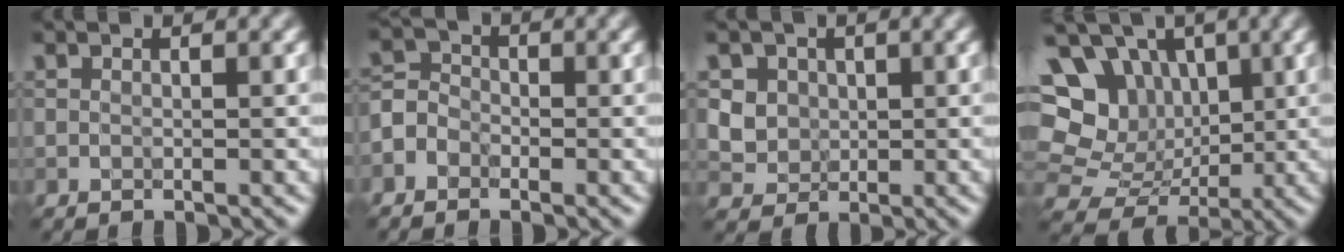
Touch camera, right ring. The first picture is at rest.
{"total": 2.7, "force": [-1.5, 2.1, 0.9], "torque": [-0.011, 0.011, -0.036]}
{"total": 3.5, "force": [1.1, 3.0, 1.3], "torque": [-0.032, -0.002, 0.033]}
{"total": 14.5, "force": [4.5, 12.2, 6.3], "torque": [-0.150, 0.025, 0.084]}